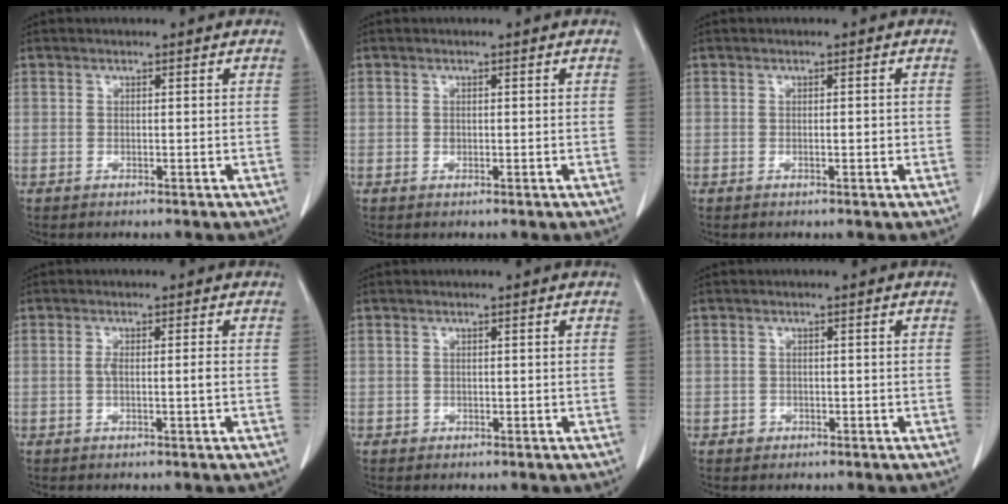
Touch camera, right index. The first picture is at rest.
{"total": 0.5, "force": [-0.1, 0.4, 0.3], "torque": [-0.006, 0.001, -0.002]}
{"total": 0.8, "force": [-0.2, 0.3, 0.8], "torque": [-0.012, 0.001, -0.001]}
{"total": 2.1, "force": [-0.3, 0.1, 2.1], "torque": [-0.040, 0.000, -0.006]}
{"total": 0.6, "force": [-0.1, 0.6, -0.1], "torque": [0.001, 0.005, -0.002]}
{"total": 1.2, "force": [-0.5, 1.1, 0.0], "torque": [0.003, 0.006, -0.007]}